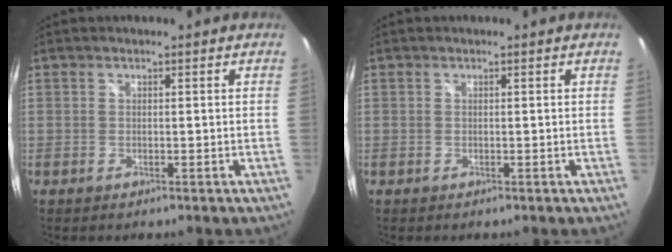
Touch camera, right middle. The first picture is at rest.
{"total": 0.0}